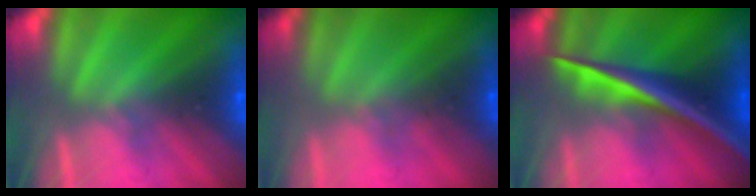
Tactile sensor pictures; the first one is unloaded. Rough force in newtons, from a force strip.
{"total": 1.8}
{"total": 2.6}